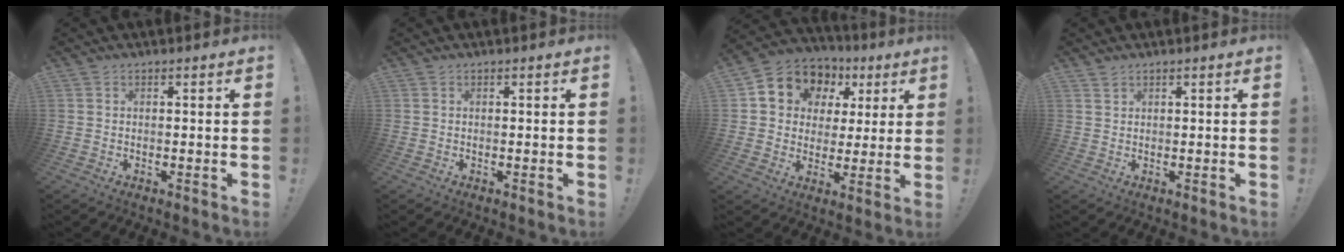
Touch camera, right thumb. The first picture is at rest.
{"total": 0.0}
{"total": 10.5, "force": [4.3, 8.8, 3.9], "torque": [-0.067, -0.023, 0.085]}
{"total": 1.3, "force": [1.2, 0.6, 0.2], "torque": [-0.001, -0.007, 0.022]}